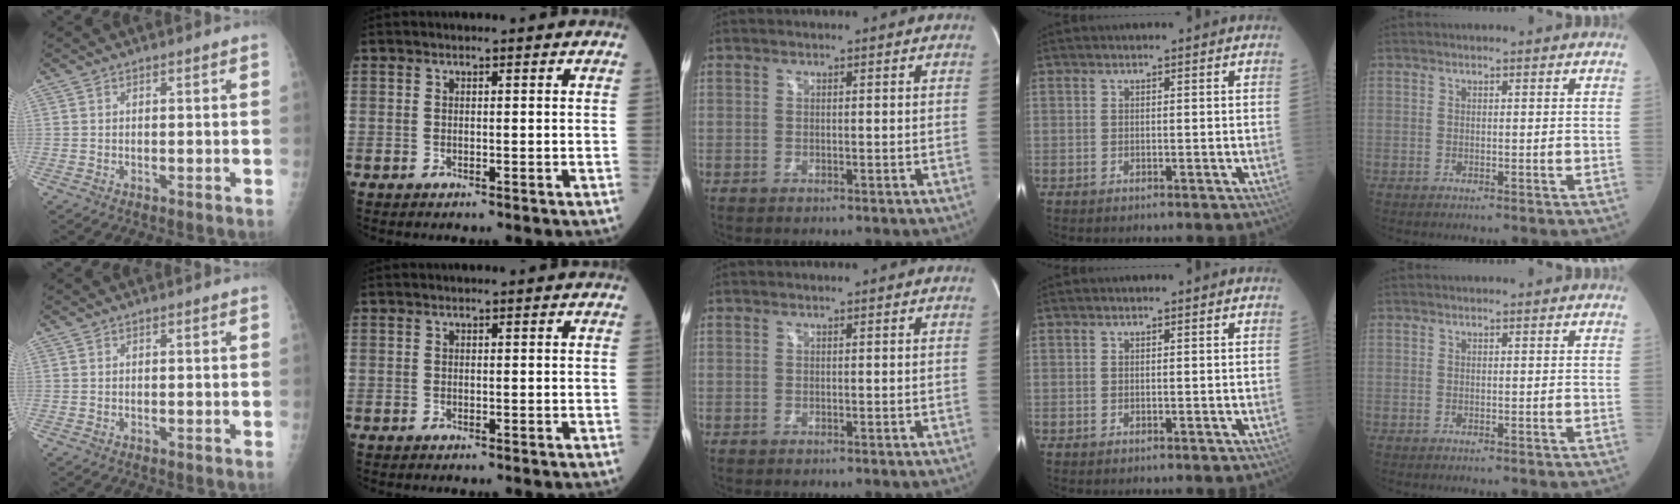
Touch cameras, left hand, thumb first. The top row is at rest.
{}